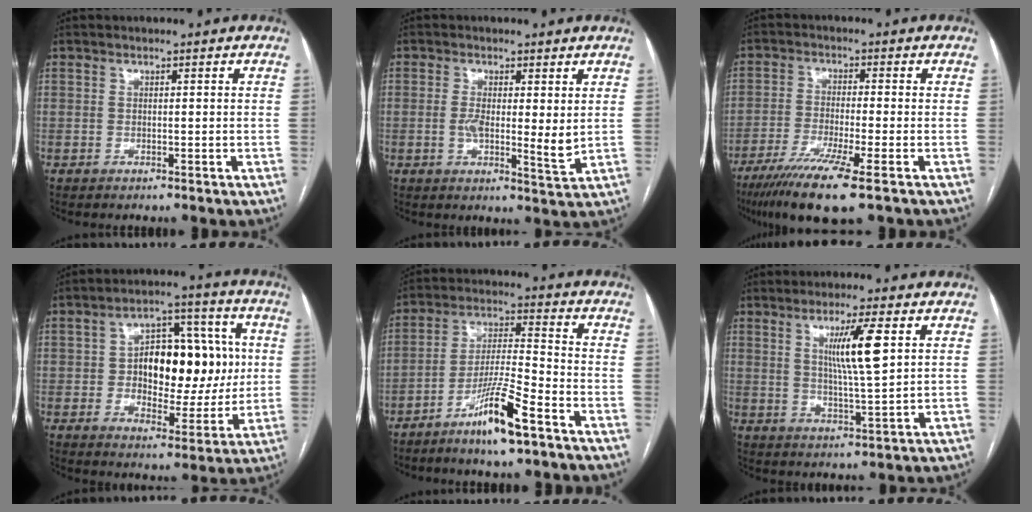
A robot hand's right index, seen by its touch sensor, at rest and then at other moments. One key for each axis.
{"total": 5.9, "fx": 0.4, "fy": 1.4, "fz": 5.8, "tx": -0.096, "ty": -0.013, "tz": 0.004}
{"total": 10.7, "fx": -6.7, "fy": 0.0, "fz": 8.4, "tx": -0.151, "ty": -0.028, "tz": -0.113}
{"total": 15.3, "fx": 1.2, "fy": 8.0, "fz": 12.9, "tx": -0.184, "ty": 0.036, "tz": 0.026}
{"total": 10.3, "fx": -6.4, "fy": 0.3, "fz": 8.0, "tx": -0.156, "ty": -0.012, "tz": -0.120}
{"total": 7.8, "fx": 2.5, "fy": -0.2, "fz": 7.4, "tx": -0.132, "ty": -0.008, "tz": 0.046}